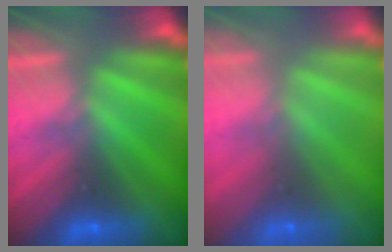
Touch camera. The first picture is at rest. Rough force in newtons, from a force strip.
{"total": 8.6}